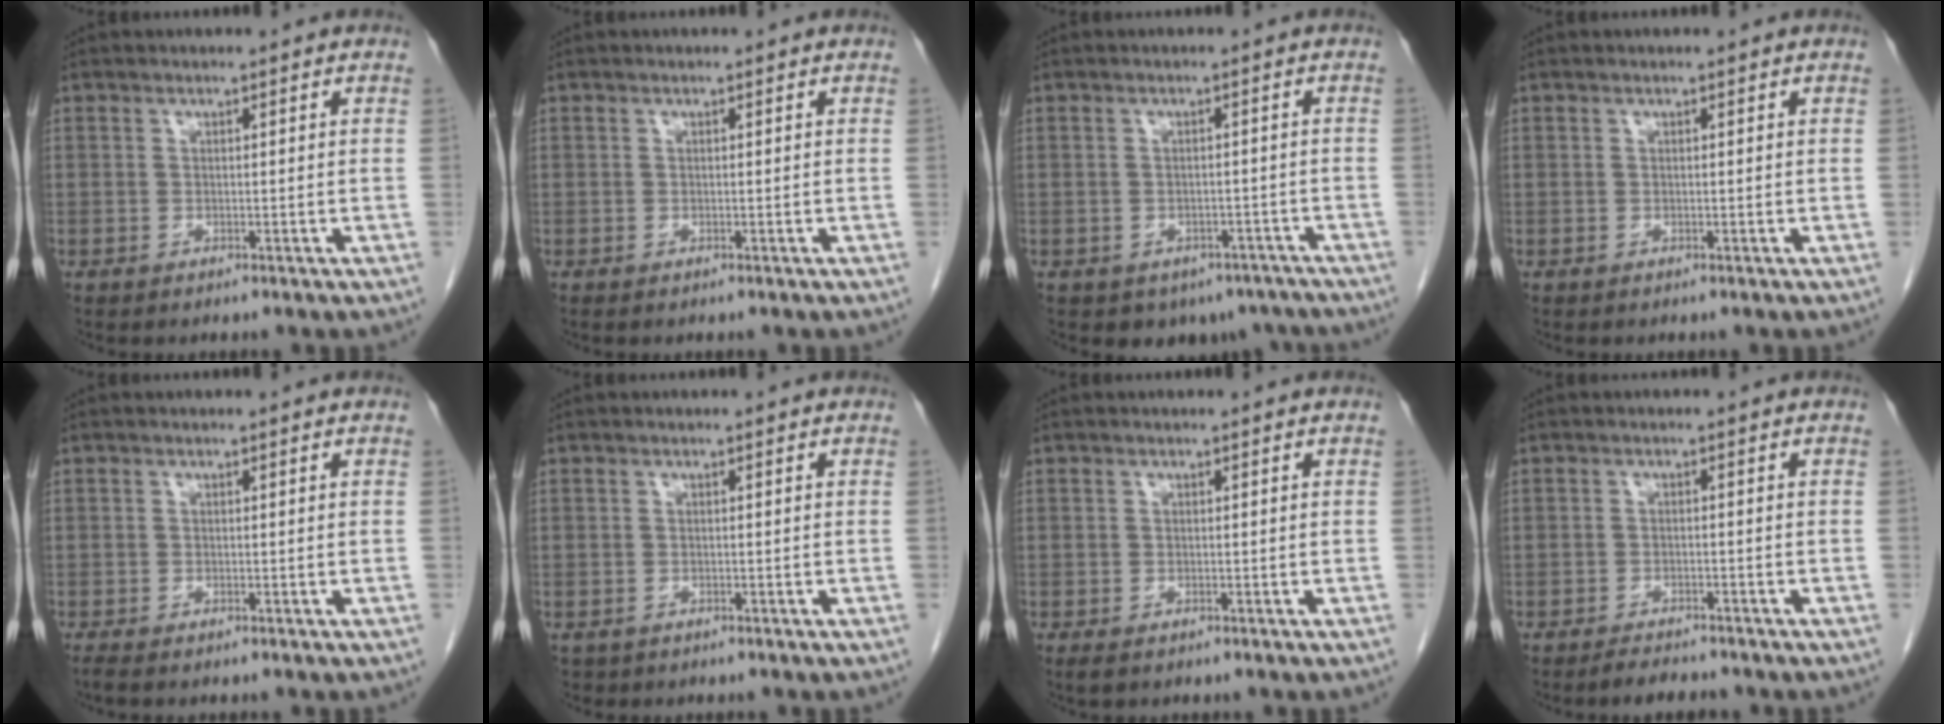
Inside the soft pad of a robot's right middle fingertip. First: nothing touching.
{"total": 0.0}
{"total": 6.8, "force": [-5.1, 4.2, 1.4], "torque": [-0.002, 0.008, -0.058]}
{"total": 0.0}
{"total": 0.9, "force": [-0.8, 0.0, 0.5], "torque": [-0.013, -0.004, -0.015]}
{"total": 1.0, "force": [-0.7, 0.8, 0.1], "torque": [-0.014, 0.001, -0.007]}
{"total": 1.5, "force": [-1.0, 0.7, 0.8], "torque": [-0.016, -0.003, -0.010]}
{"total": 3.1, "force": [-2.9, 0.7, 1.1], "torque": [-0.022, -0.007, -0.045]}